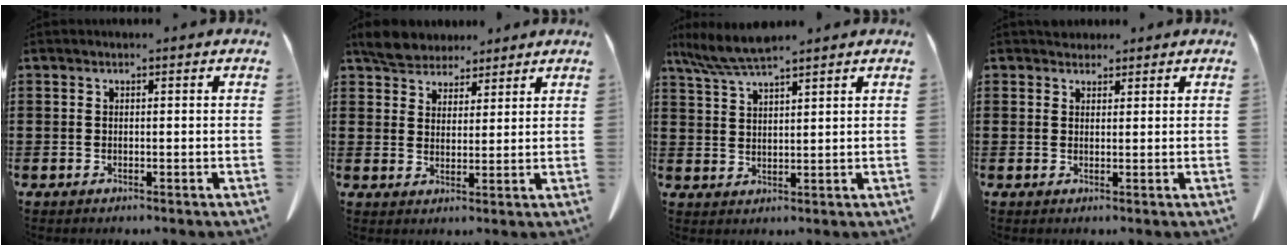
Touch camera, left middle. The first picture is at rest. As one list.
[{"total": 4.9, "force": [4.4, 2.0, 0.5], "torque": [-0.031, -0.003, 0.084]}, {"total": 5.7, "force": [4.8, 0.3, 3.2], "torque": [-0.073, -0.017, 0.087]}, {"total": 2.0, "force": [1.8, 0.8, 0.1], "torque": [-0.006, 0.004, 0.036]}]